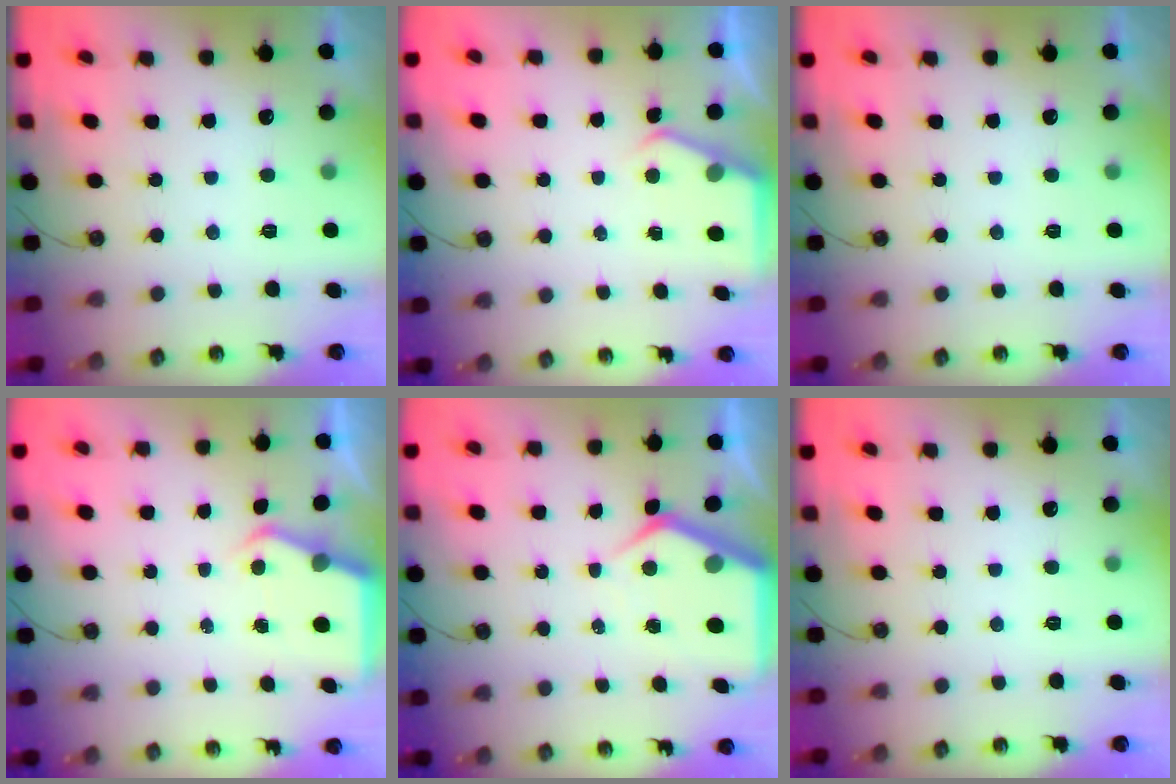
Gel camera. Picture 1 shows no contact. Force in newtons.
{"total": 3.4, "press": 3.4, "slide": 0.5}
{"total": 0.0}
{"total": 3.9, "press": 3.9, "slide": 0.5}
{"total": 7.1, "press": 7.1, "slide": 0.7}
{"total": 0.0}